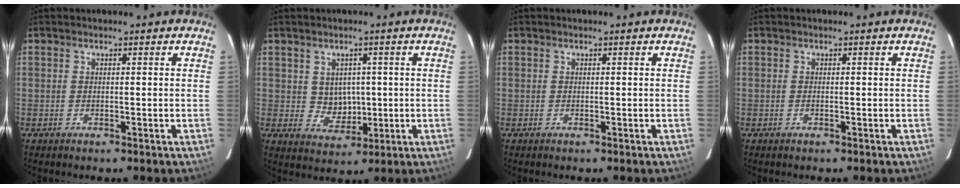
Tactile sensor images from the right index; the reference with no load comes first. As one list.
[{"total": 4.8, "force": [0.6, 4.5, 1.7], "torque": [-0.030, 0.005, 0.023]}, {"total": 0.0}, {"total": 0.0}]